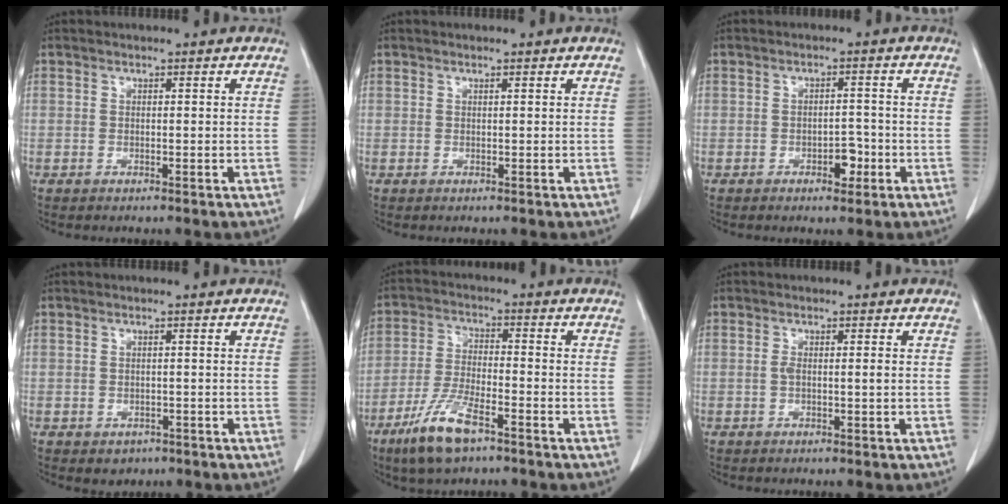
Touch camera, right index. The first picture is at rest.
{"total": 0.0}
{"total": 3.1, "force": [-1.5, 1.5, 2.2], "torque": [-0.028, 0.006, -0.018]}
{"total": 2.1, "force": [-1.1, 1.6, 0.6], "torque": [-0.006, 0.004, -0.007]}
{"total": 9.3, "force": [-5.9, 2.1, 6.8], "torque": [-0.142, -0.016, -0.110]}
{"total": 1.4, "force": [-0.2, 0.1, 1.4], "torque": [-0.027, 0.000, -0.002]}